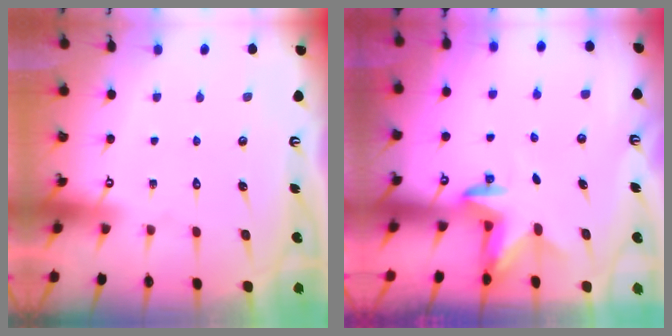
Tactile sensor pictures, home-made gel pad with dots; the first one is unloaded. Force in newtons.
{"total": 3.2, "press": 3.1, "slide": 0.7}